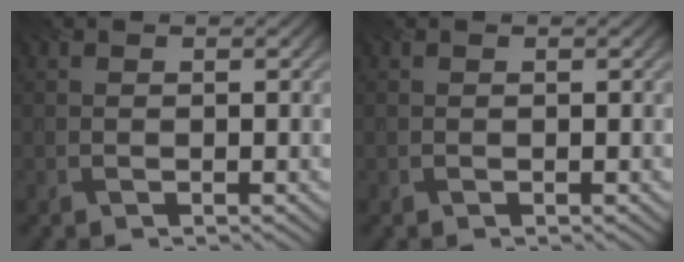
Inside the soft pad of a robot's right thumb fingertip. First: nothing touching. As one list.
[{"total": 0.0}]